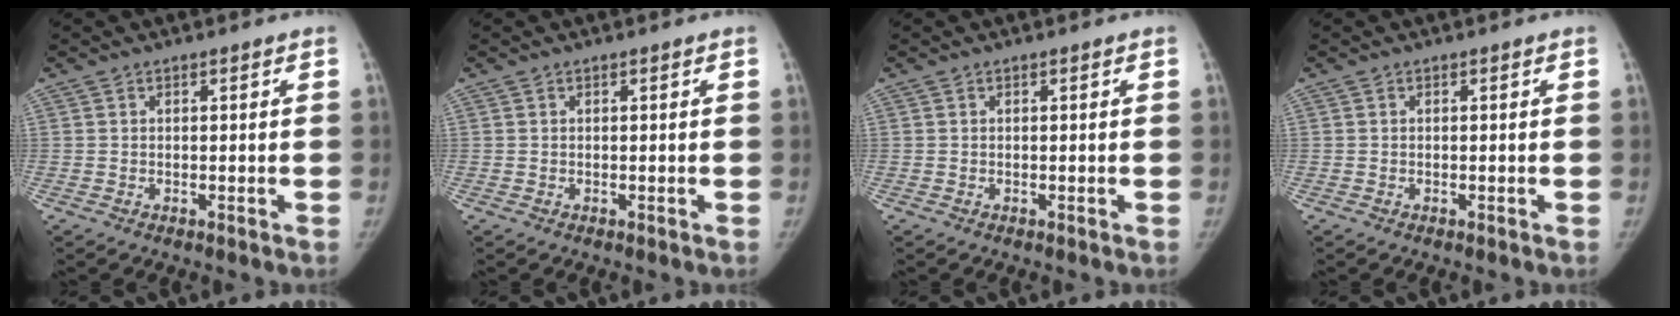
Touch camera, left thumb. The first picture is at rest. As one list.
[{"total": 0.0}, {"total": 0.0}, {"total": 0.0}]